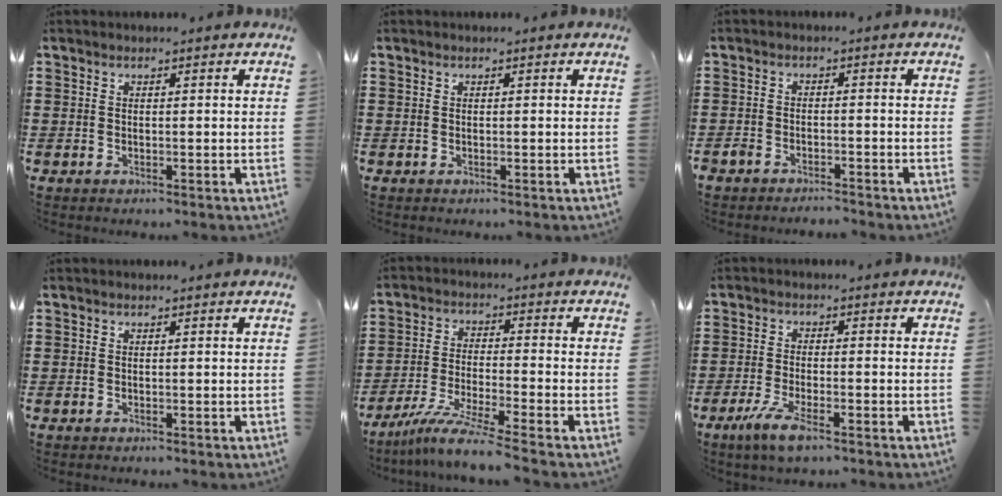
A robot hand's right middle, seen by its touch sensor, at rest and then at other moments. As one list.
[{"total": 0.0}, {"total": 2.6, "force": [-2.5, 0.5, 0.0], "torque": [-0.014, -0.001, -0.057]}, {"total": 0.0}, {"total": 7.5, "force": [-6.3, -0.6, 4.0], "torque": [-0.087, -0.021, -0.122]}, {"total": 4.9, "force": [-3.0, 0.9, 3.8], "torque": [-0.089, -0.012, -0.056]}]